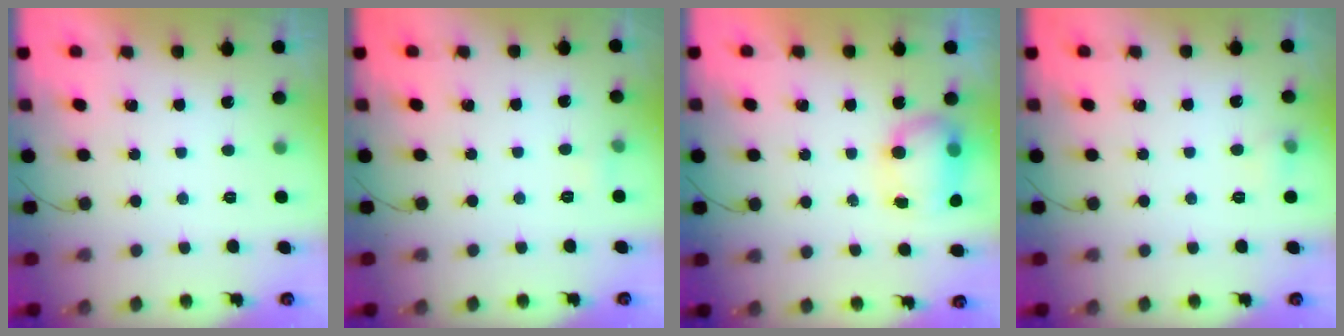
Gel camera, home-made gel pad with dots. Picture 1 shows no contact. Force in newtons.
{"total": 3.4, "press": 3.2, "slide": 1.2}
{"total": 8.0, "press": 8.0, "slide": 0.8}
{"total": 4.6, "press": 4.4, "slide": 1.4}